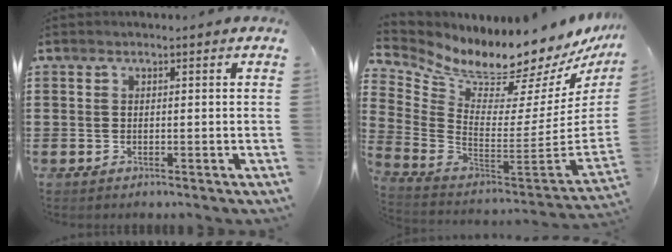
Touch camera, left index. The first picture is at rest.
{"total": 8.3, "force": [8.0, 0.9, 2.0], "torque": [-0.081, -0.081, 0.129]}